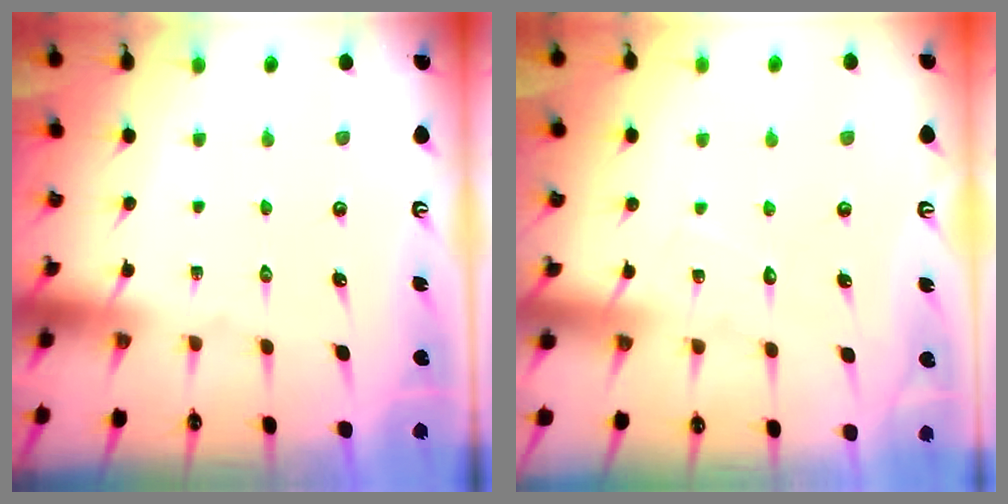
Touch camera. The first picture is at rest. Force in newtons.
{"total": 3.5, "press": 3.5, "slide": 0.4}